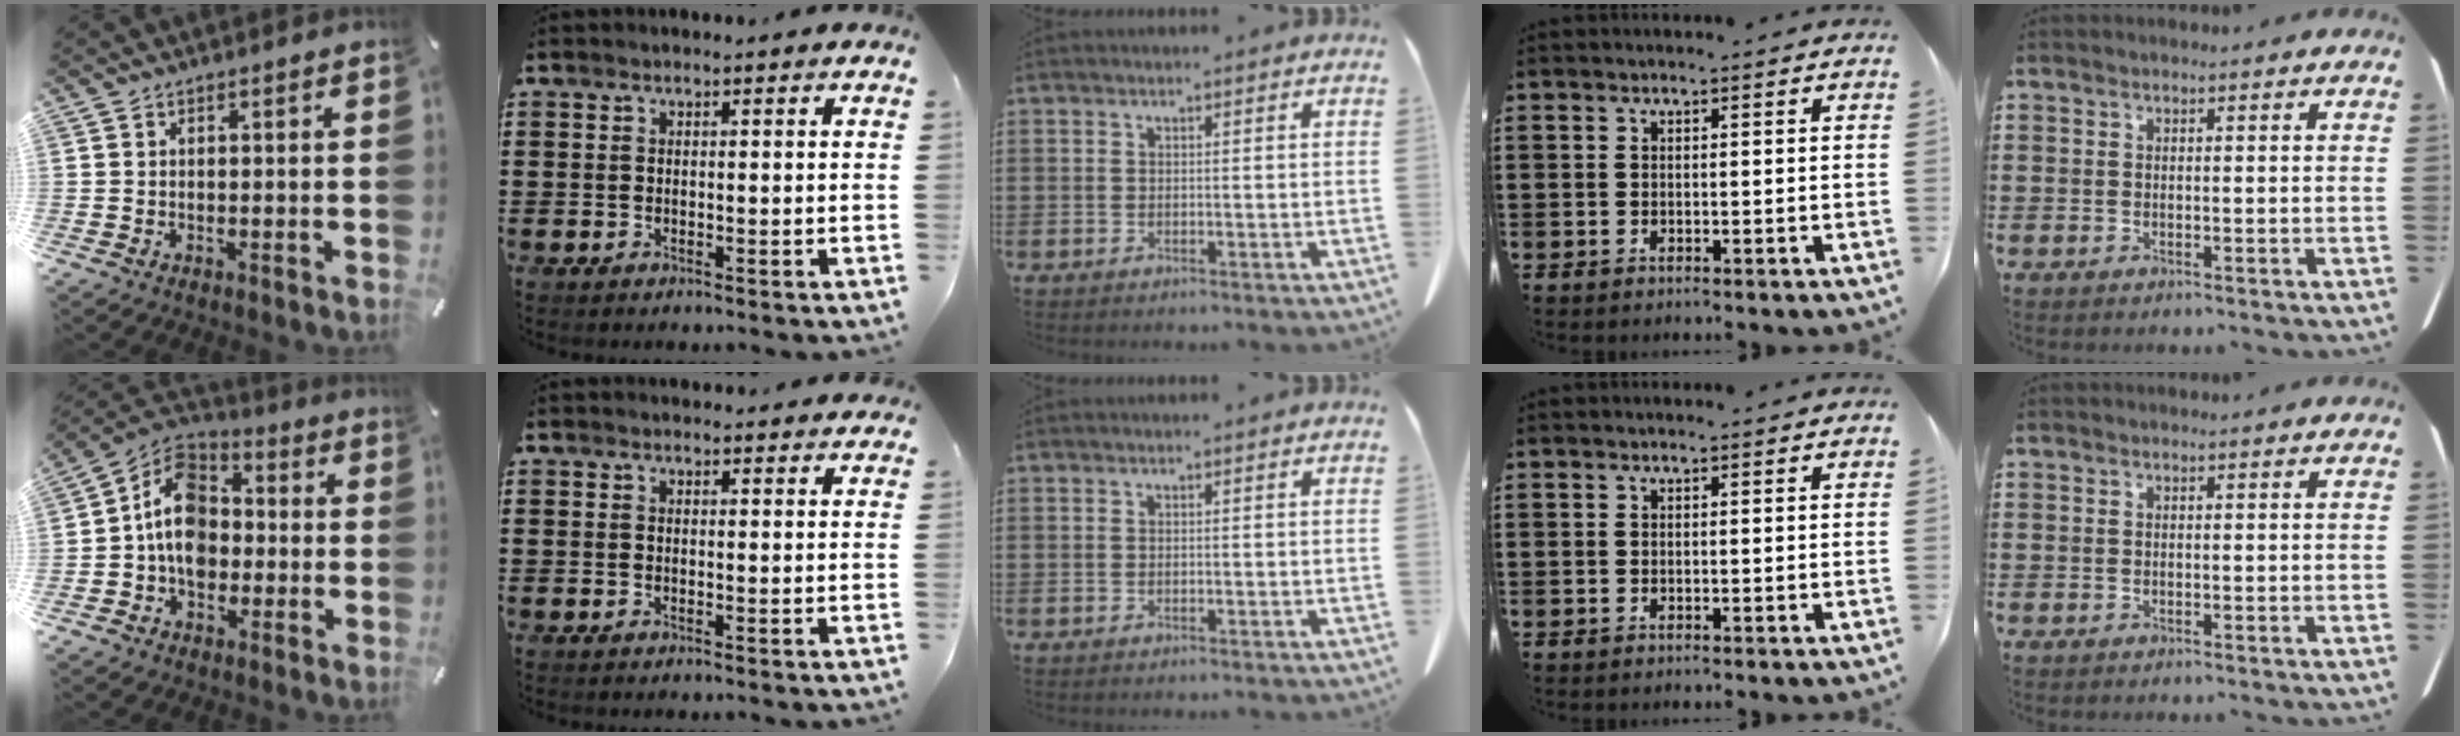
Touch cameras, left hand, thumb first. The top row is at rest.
{"thumb": {"total": 11.6, "force": [-2.2, 9.3, 6.7], "torque": [-0.132, 0.020, -0.044]}, "index": {"total": 1.5, "force": [1.5, 0.2, 0.1], "torque": [-0.006, 0.003, 0.029]}}